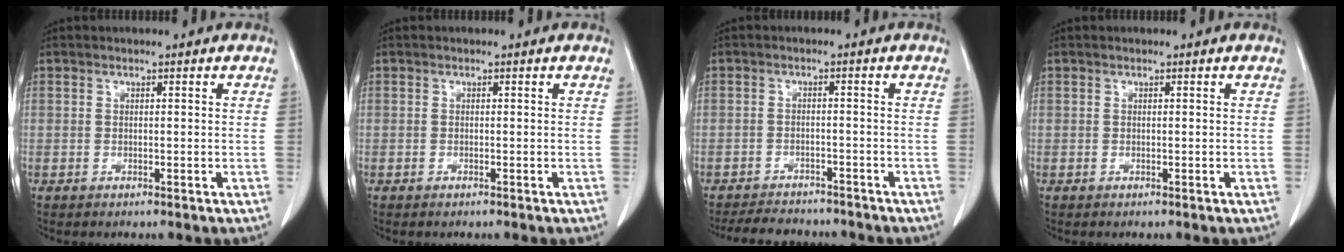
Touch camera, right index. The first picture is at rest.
{"total": 0.0}
{"total": 7.6, "force": [-6.9, 2.4, 2.4], "torque": [-0.033, -0.005, -0.094]}
{"total": 0.0}